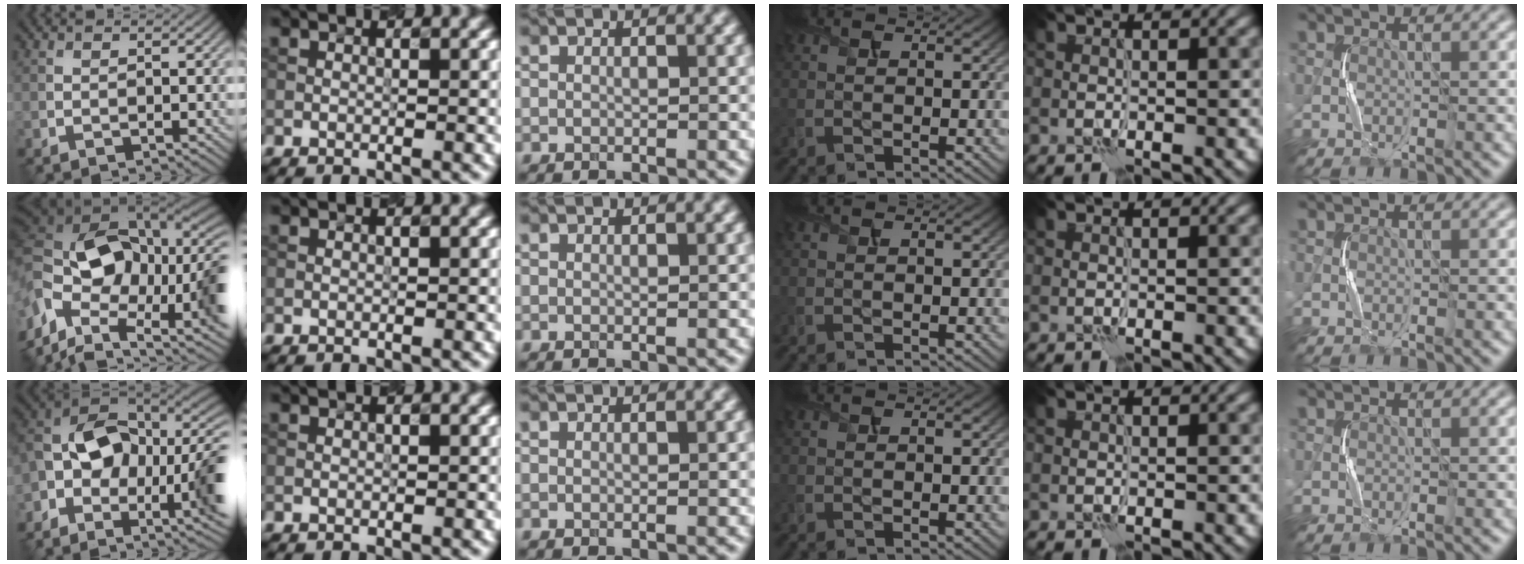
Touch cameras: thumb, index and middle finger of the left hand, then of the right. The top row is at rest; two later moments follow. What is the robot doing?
{"motion": "squeeze", "object": "stress ball aka squeeze ball"}